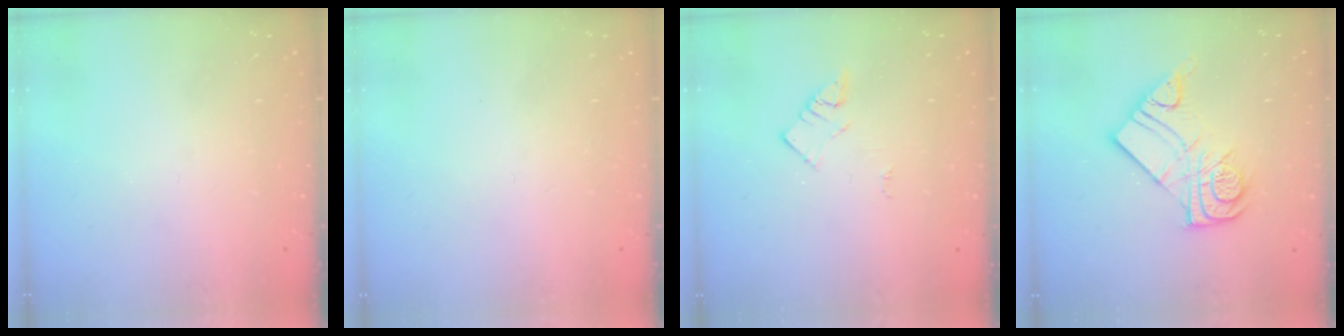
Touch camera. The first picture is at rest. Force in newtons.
{"total": 1.7, "press": 1.7, "slide": 0.1}
{"total": 2.9, "press": 2.9, "slide": 0.2}
{"total": 12.9, "press": 12.8, "slide": 0.9}